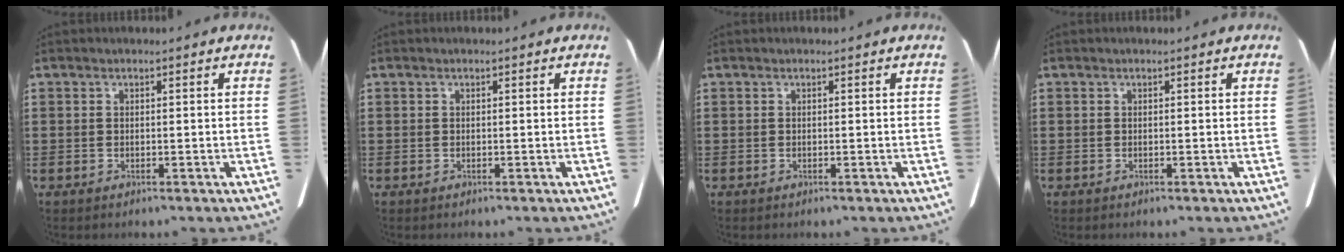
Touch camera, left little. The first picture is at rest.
{"total": 0.0}
{"total": 0.0}
{"total": 0.0}